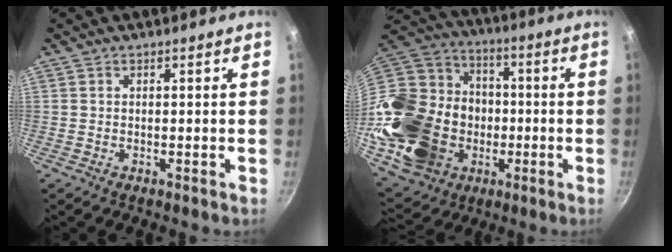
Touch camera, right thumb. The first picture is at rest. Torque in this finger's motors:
{"motor_torque": [2.27, 2.73, 0.46, 0.01, 0.59]}